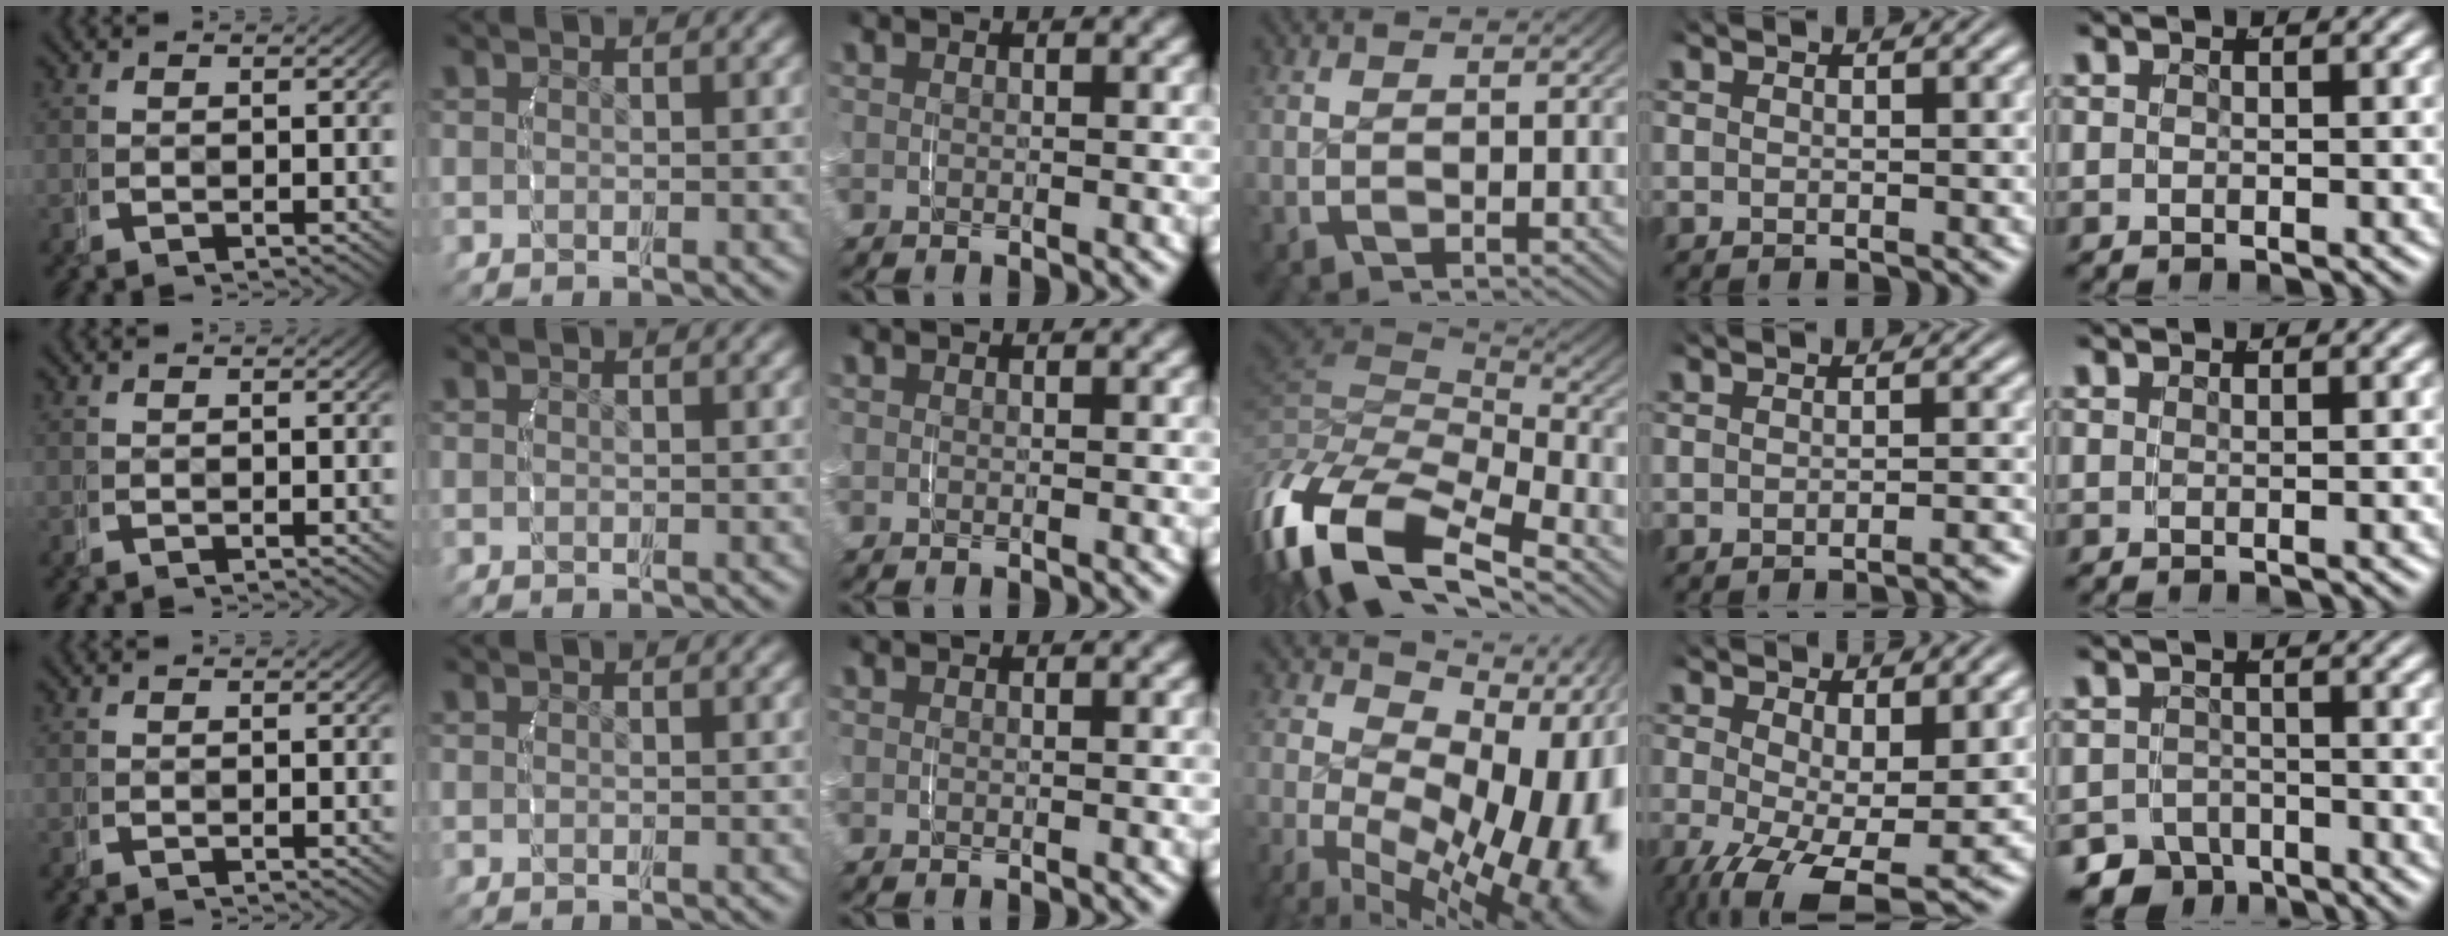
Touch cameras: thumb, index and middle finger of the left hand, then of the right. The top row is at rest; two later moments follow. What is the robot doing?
{"motion": "grasp_and_lifting", "object": "router"}